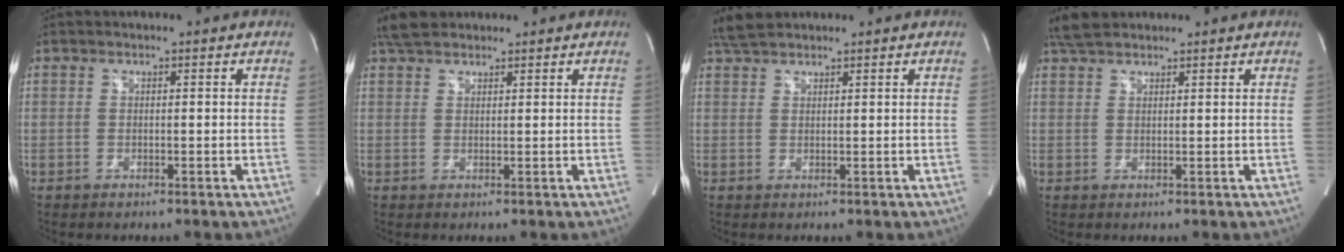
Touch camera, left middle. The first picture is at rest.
{"total": 4.1, "force": [3.5, 1.6, 1.5], "torque": [-0.033, 0.019, 0.064]}
{"total": 3.2, "force": [2.9, 0.7, 1.1], "torque": [-0.028, 0.015, 0.059]}
{"total": 3.7, "force": [3.2, 1.2, 1.3], "torque": [-0.033, 0.016, 0.063]}